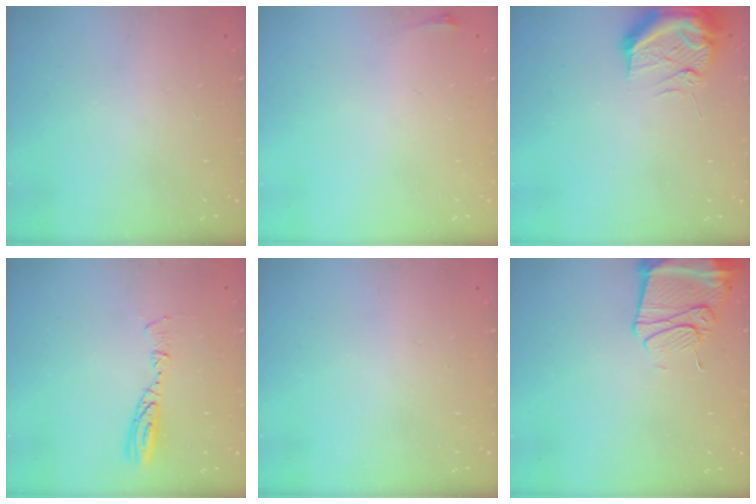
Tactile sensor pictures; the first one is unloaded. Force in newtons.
{"total": 2.8, "press": 2.1, "slide": 1.9}
{"total": 12.2, "press": 11.9, "slide": 2.6}
{"total": 8.0, "press": 8.0, "slide": 0.7}
{"total": 0.0}
{"total": 13.2, "press": 13.2, "slide": 1.4}